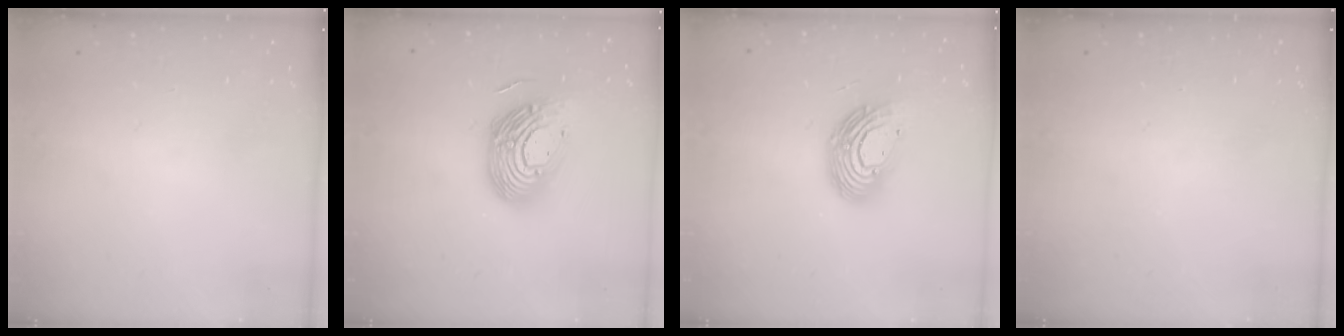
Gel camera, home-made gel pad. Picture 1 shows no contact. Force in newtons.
{"total": 17.9, "press": 17.9, "slide": 1.2}
{"total": 13.9, "press": 13.8, "slide": 1.1}
{"total": 0.0}